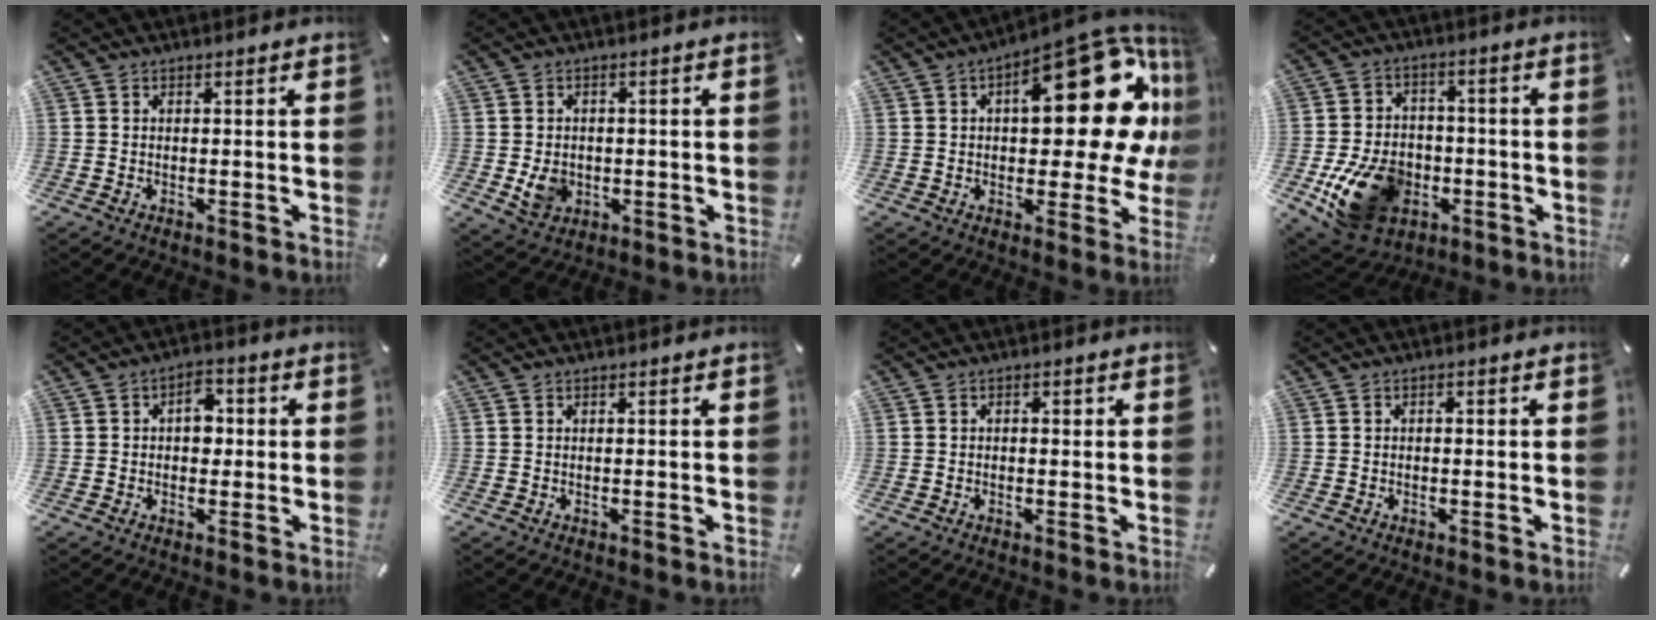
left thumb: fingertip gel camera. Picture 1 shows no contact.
{"total": 5.6, "force": [-0.7, 4.8, 2.8], "torque": [-0.037, -0.003, -0.012]}
{"total": 27.5, "force": [7.4, 13.0, 23.0], "torque": [-0.279, -0.050, 0.122]}
{"total": 16.7, "force": [-5.9, 12.2, 9.8], "torque": [-0.189, 0.031, -0.093]}
{"total": 5.3, "force": [0.4, 3.6, 3.9], "torque": [-0.045, 0.002, -0.003]}
{"total": 0.0}
{"total": 1.3, "force": [-0.2, 0.8, 1.0], "torque": [-0.019, 0.004, -0.005]}
{"total": 0.9, "force": [-0.3, 0.6, 0.6], "torque": [-0.011, 0.002, -0.007]}